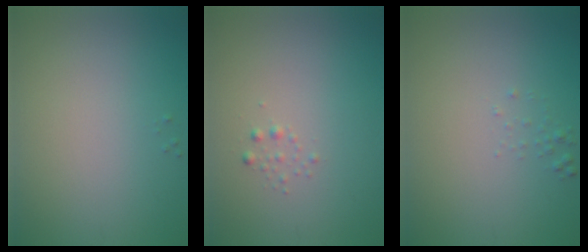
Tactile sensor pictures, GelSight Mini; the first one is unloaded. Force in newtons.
{"total": 0.6, "press": 0.6, "slide": 0.1}
{"total": 0.5, "press": 0.5, "slide": 0.0}